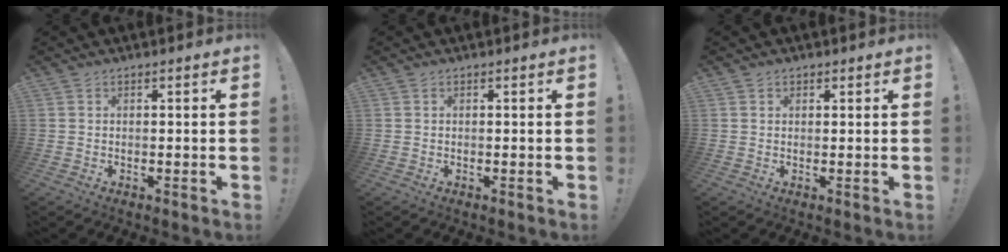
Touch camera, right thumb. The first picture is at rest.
{"total": 0.0}
{"total": 0.9, "force": [0.6, 0.7, 0.1], "torque": [0.000, -0.001, 0.011]}